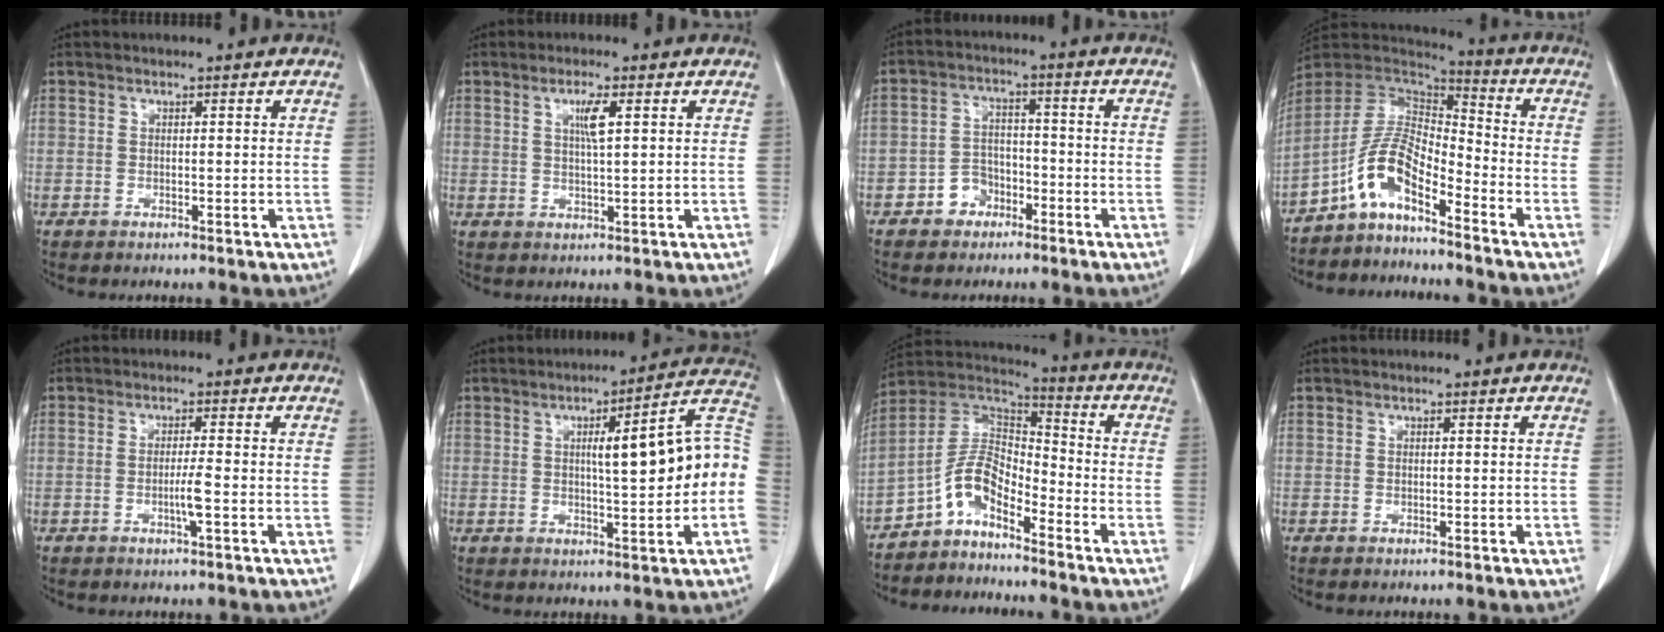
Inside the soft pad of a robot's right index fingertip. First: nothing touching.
{"total": 3.5, "force": [1.2, 0.1, 3.2], "torque": [-0.060, -0.001, 0.021]}
{"total": 4.8, "force": [-2.7, 3.7, 1.5], "torque": [-0.024, 0.018, -0.047]}
{"total": 9.3, "force": [-5.9, 2.8, 6.6], "torque": [-0.143, 0.023, -0.118]}
{"total": 2.5, "force": [-0.7, -0.4, 2.4], "torque": [-0.041, -0.002, -0.012]}
{"total": 13.9, "force": [-0.2, 0.9, 13.9], "torque": [-0.180, 0.028, -0.005]}
{"total": 8.2, "force": [-5.5, 3.2, 5.2], "torque": [-0.106, 0.033, -0.111]}
{"total": 0.0}